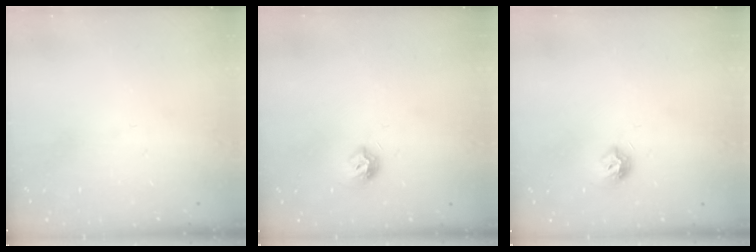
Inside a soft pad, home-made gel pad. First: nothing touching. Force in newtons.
{"total": 7.9, "press": 7.9, "slide": 0.8}
{"total": 7.9, "press": 7.9, "slide": 0.8}